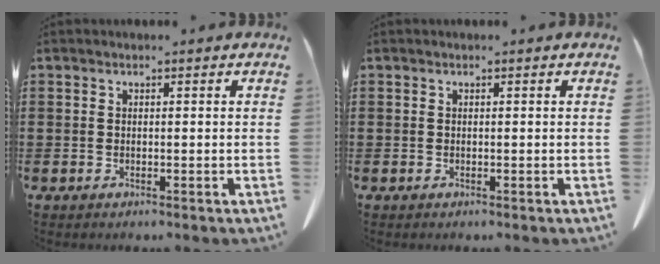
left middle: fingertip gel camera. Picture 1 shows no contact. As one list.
[{"total": 0.0}]